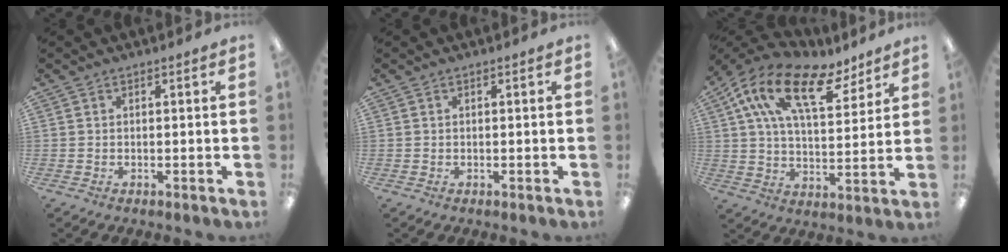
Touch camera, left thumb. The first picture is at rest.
{"total": 0.0}
{"total": 17.8, "force": [10.6, 8.3, 11.7], "torque": [-0.202, -0.047, 0.184]}